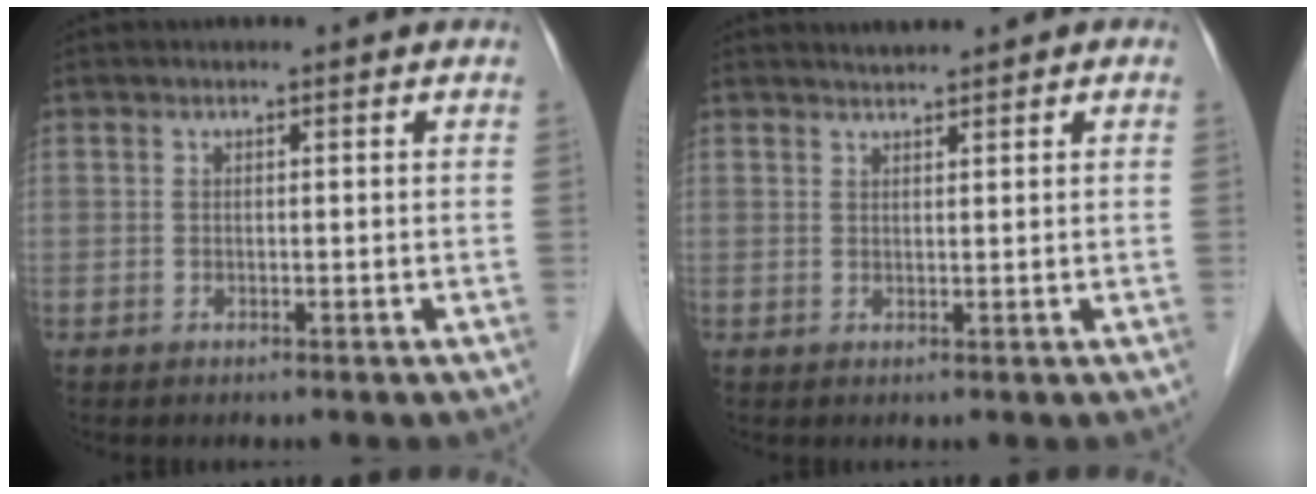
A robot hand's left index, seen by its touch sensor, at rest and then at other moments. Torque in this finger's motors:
{"motor_torque": [0.12, -0.18, -0.14, 0.03]}